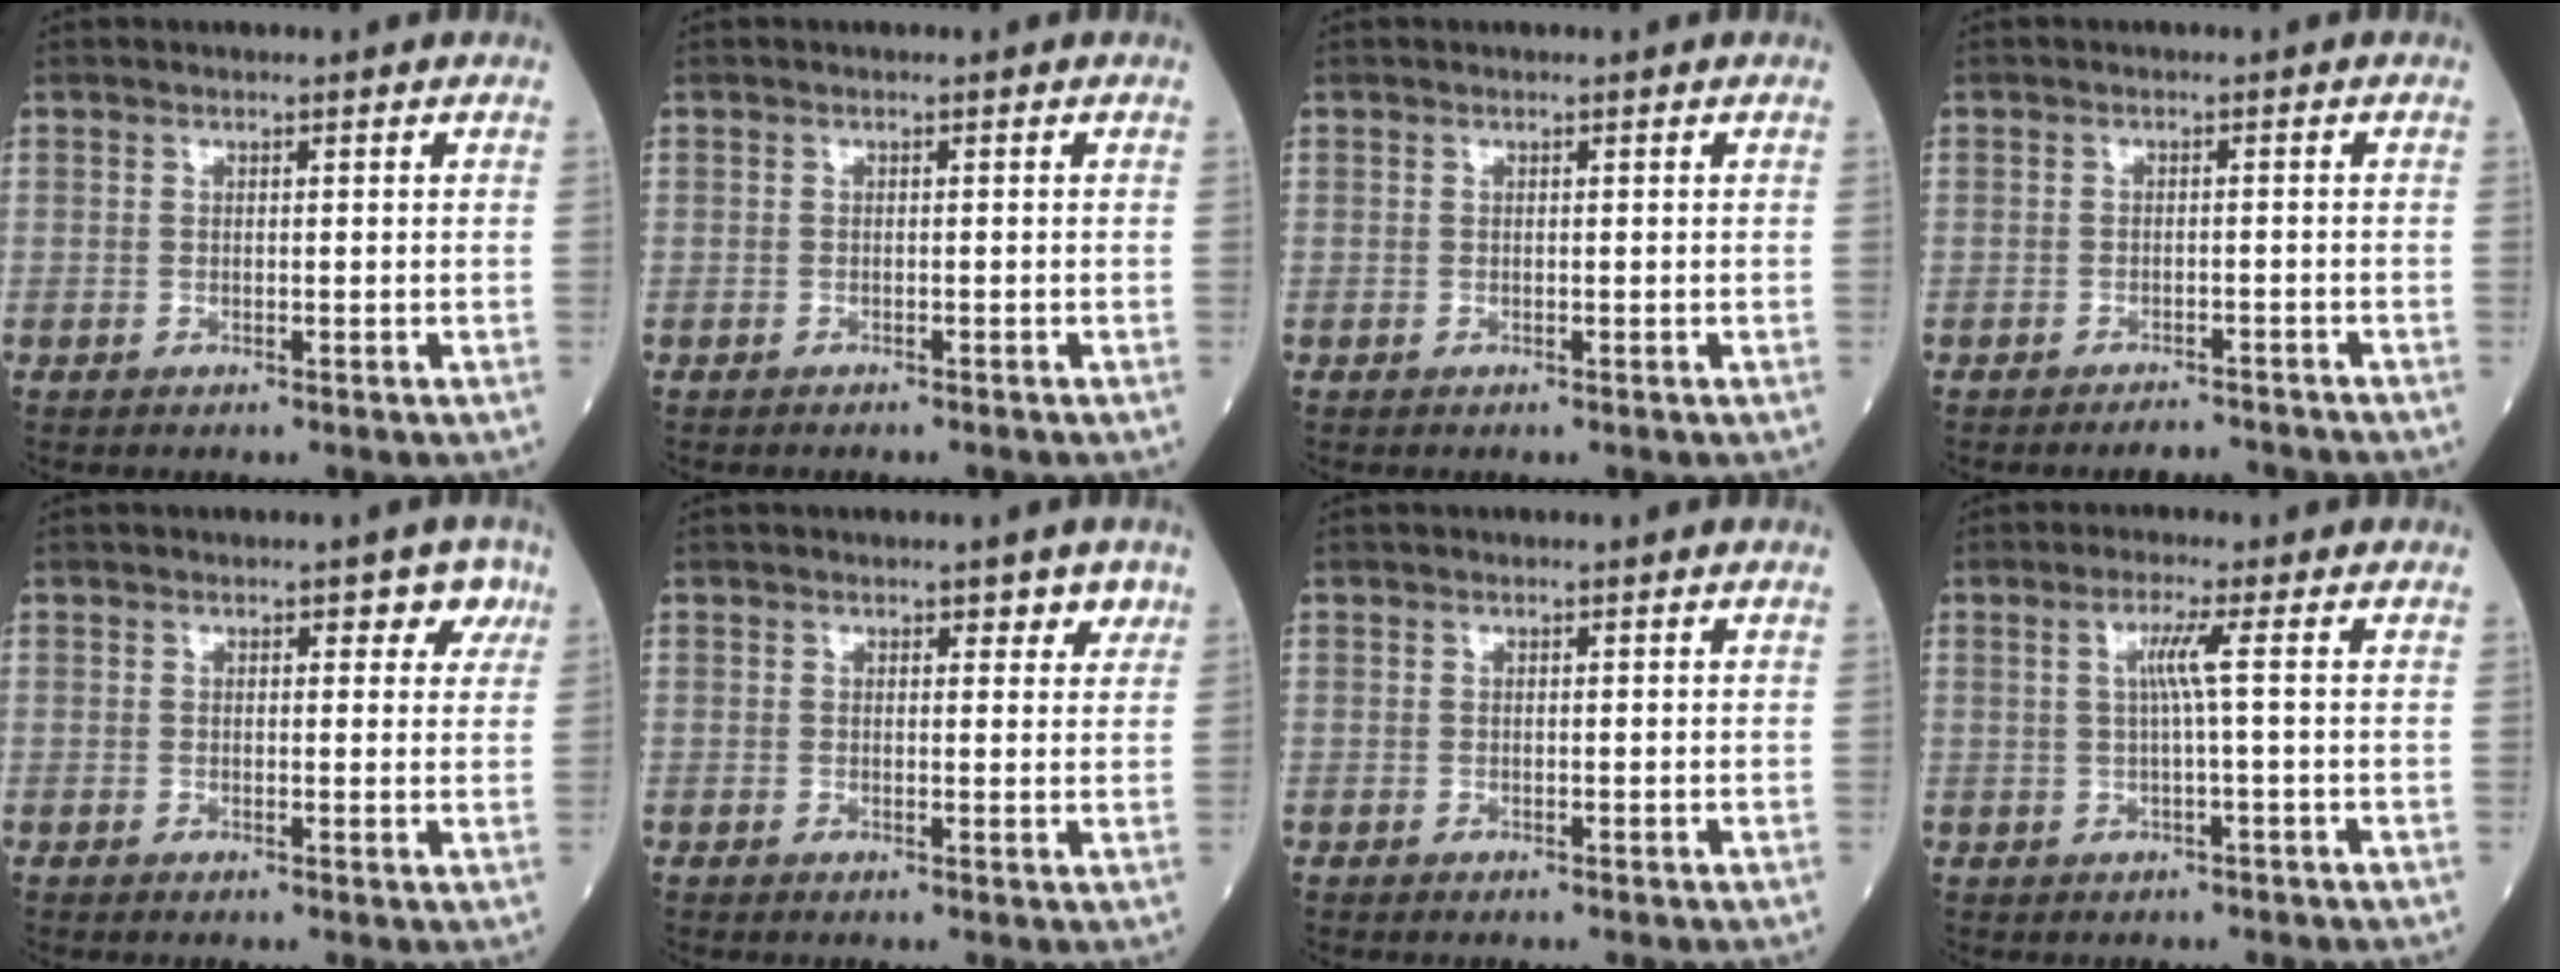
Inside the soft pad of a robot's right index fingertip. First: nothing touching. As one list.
[{"total": 1.4, "force": [-1.3, 0.2, 0.5], "torque": [-0.009, -0.002, -0.015]}, {"total": 0.0}, {"total": 3.1, "force": [-3.0, 0.3, 0.3], "torque": [0.002, -0.006, -0.044]}, {"total": 3.1, "force": [1.7, 1.7, 1.9], "torque": [-0.005, 0.005, 0.012]}, {"total": 2.5, "force": [1.7, 1.3, 1.4], "torque": [-0.002, -0.004, 0.016]}, {"total": 0.0}, {"total": 3.2, "force": [0.4, -0.9, 3.0], "torque": [-0.062, 0.004, 0.008]}]